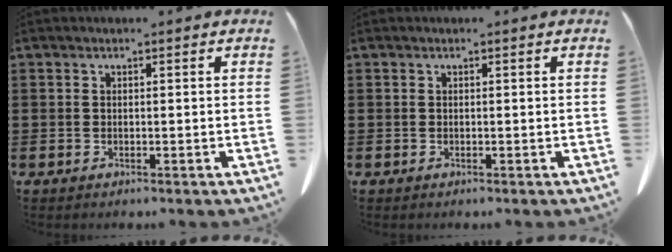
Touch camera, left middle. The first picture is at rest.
{"total": 0.0}